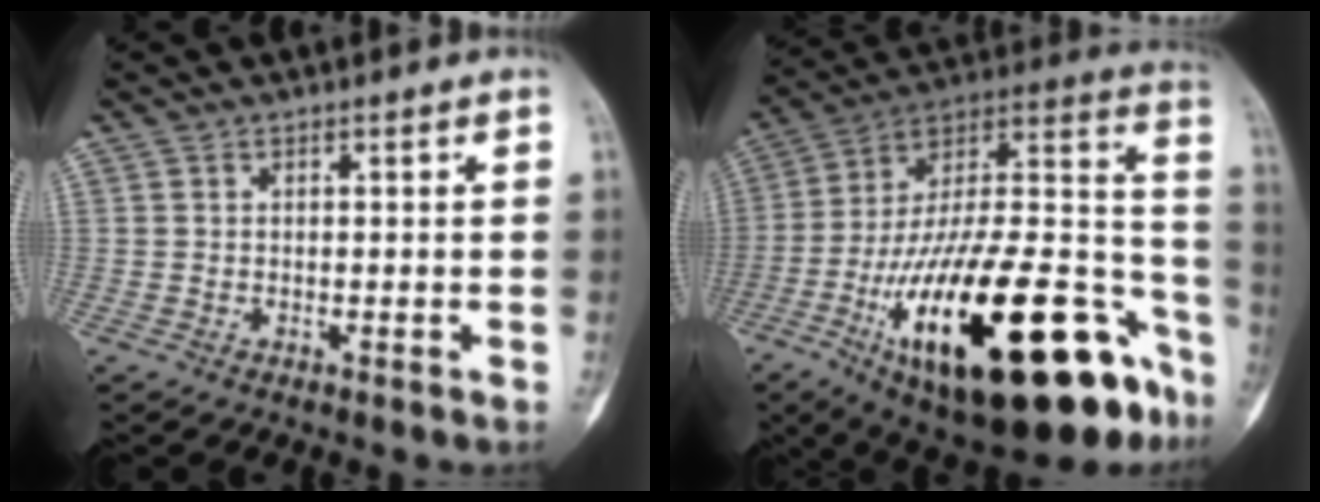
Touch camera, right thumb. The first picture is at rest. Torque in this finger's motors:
{"motor_torque": [1.02, 1.78, 2.27, -0.50, 0.34]}